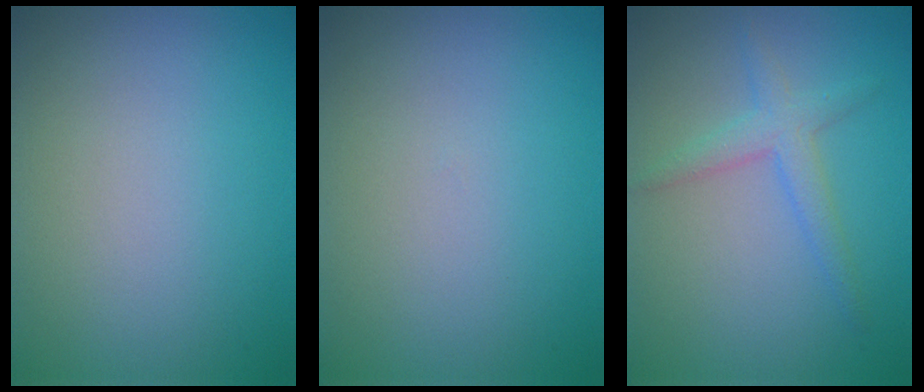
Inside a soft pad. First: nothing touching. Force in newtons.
{"total": 0.0}
{"total": 2.4, "press": 2.4, "slide": 0.1}